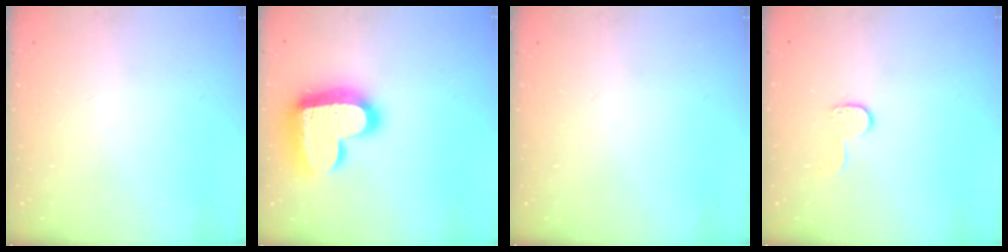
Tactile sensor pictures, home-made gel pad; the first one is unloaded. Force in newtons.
{"total": 22.1, "press": 22.0, "slide": 1.5}
{"total": 0.0}
{"total": 5.6, "press": 5.6, "slide": 0.4}